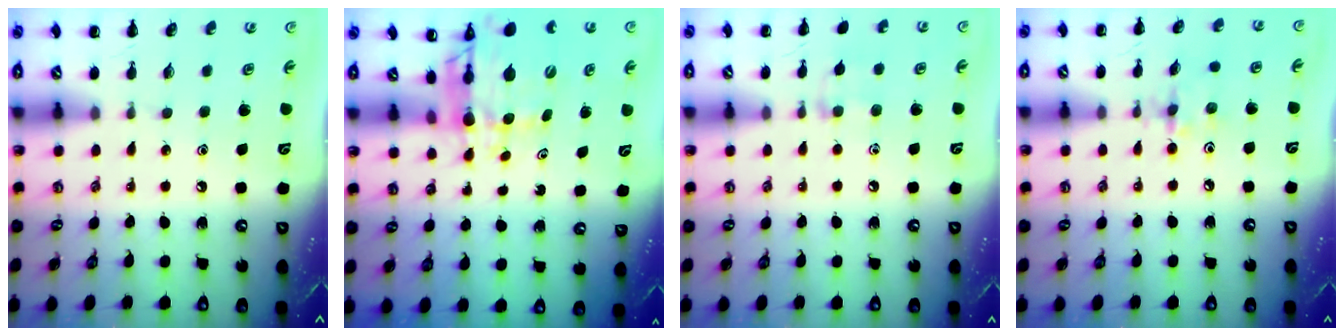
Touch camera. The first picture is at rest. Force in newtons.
{"total": 7.1, "press": 6.7, "slide": 2.2}
{"total": 6.6, "press": 6.4, "slide": 1.7}
{"total": 3.3, "press": 3.2, "slide": 0.4}